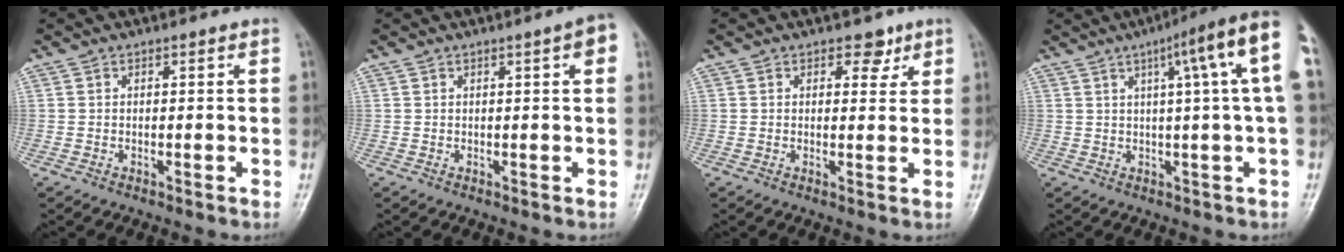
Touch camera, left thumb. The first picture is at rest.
{"total": 3.2, "force": [1.1, 0.3, 3.0], "torque": [-0.031, 0.004, 0.012]}
{"total": 3.2, "force": [1.9, 2.0, 1.4], "torque": [0.007, -0.008, 0.025]}
{"total": 11.6, "force": [3.8, -0.2, 11.0], "torque": [-0.141, 0.019, 0.043]}